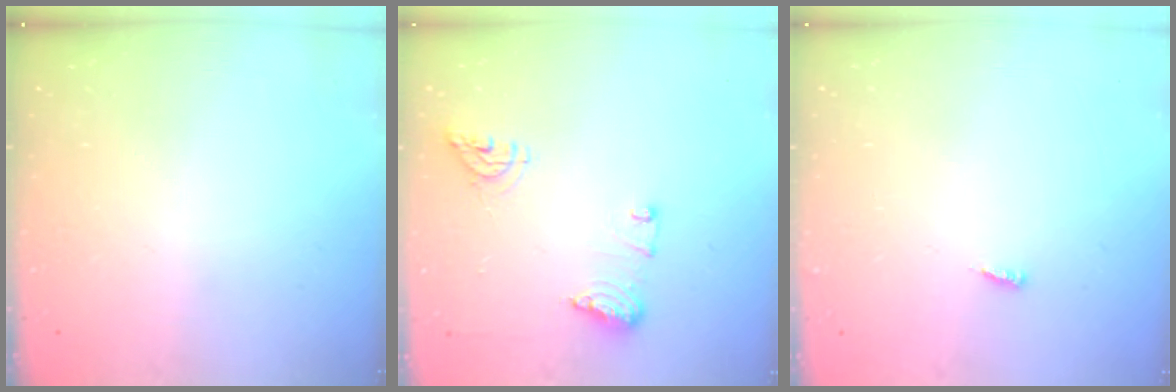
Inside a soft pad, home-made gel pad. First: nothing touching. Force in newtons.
{"total": 8.6, "press": 8.4, "slide": 1.4}
{"total": 2.6, "press": 2.6, "slide": 0.3}